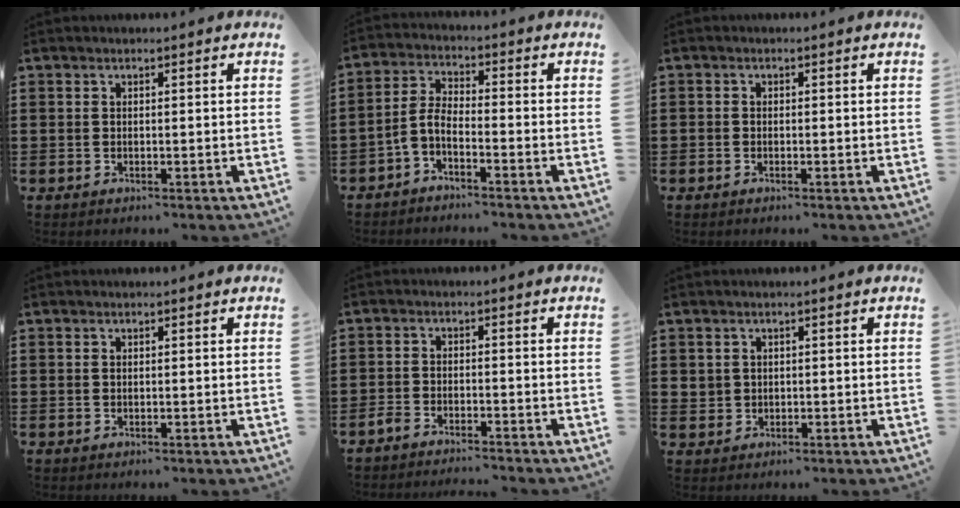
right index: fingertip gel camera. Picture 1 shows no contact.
{"total": 3.6, "force": [-2.9, 0.9, 2.0], "torque": [-0.054, 0.001, -0.064]}
{"total": 0.6, "force": [-0.5, 0.3, 0.1], "torque": [-0.003, 0.001, -0.011]}
{"total": 0.0}
{"total": 2.8, "force": [-2.8, 0.0, -0.2], "torque": [-0.003, 0.002, -0.060]}
{"total": 1.5, "force": [0.3, 1.4, 0.1], "torque": [-0.010, 0.007, 0.005]}